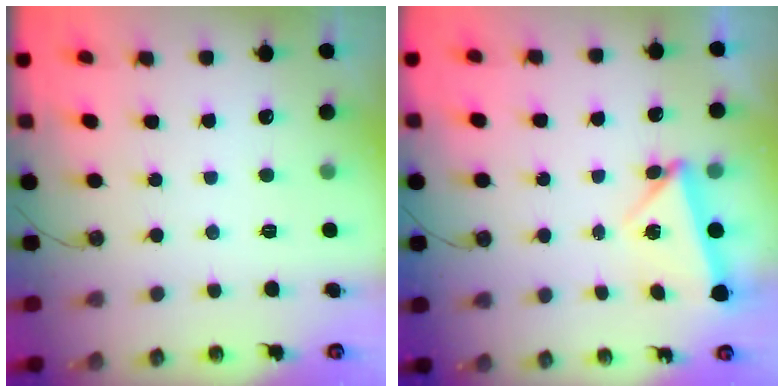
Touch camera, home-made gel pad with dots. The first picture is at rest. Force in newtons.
{"total": 5.6, "press": 5.3, "slide": 1.6}